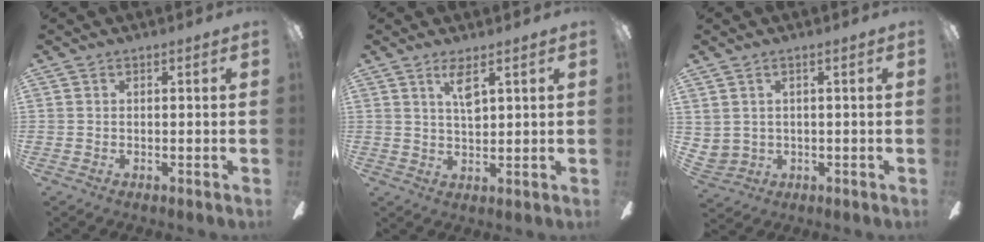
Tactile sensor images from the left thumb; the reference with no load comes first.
{"total": 4.7, "force": [2.8, 1.3, 3.6], "torque": [-0.062, -0.004, 0.044]}
{"total": 2.6, "force": [1.7, 1.9, 0.1], "torque": [-0.010, -0.006, 0.033]}